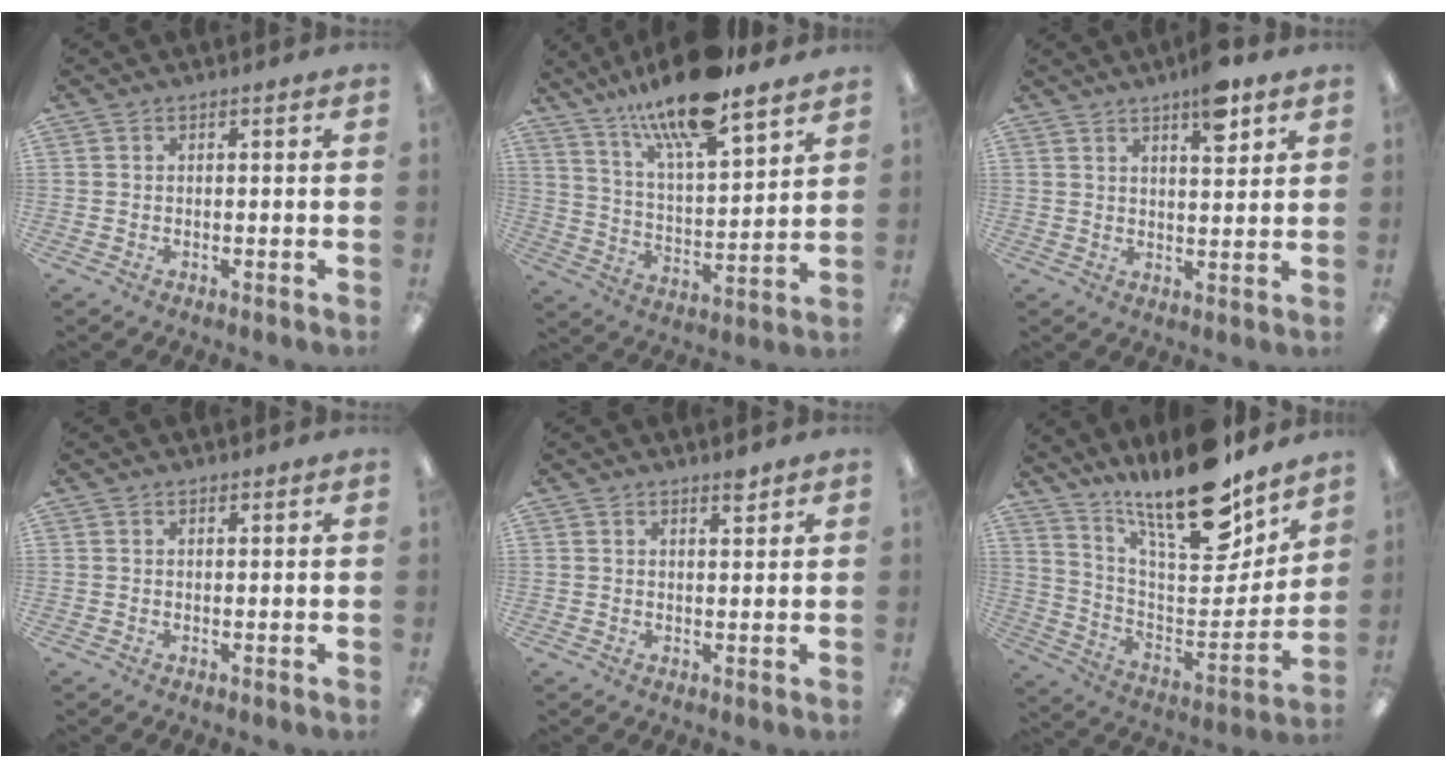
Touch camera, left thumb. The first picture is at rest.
{"total": 17.4, "force": [14.3, 3.7, 9.2], "torque": [-0.169, -0.087, 0.242]}
{"total": 7.7, "force": [5.1, 2.4, 5.2], "torque": [-0.067, -0.027, 0.081]}
{"total": 0.8, "force": [0.8, 0.4, 0.0], "torque": [0.007, -0.004, 0.013]}
{"total": 2.6, "force": [2.3, 0.6, 1.0], "torque": [-0.006, -0.013, 0.038]}
{"total": 21.6, "force": [17.3, 5.8, 11.5], "torque": [-0.169, -0.135, 0.289]}